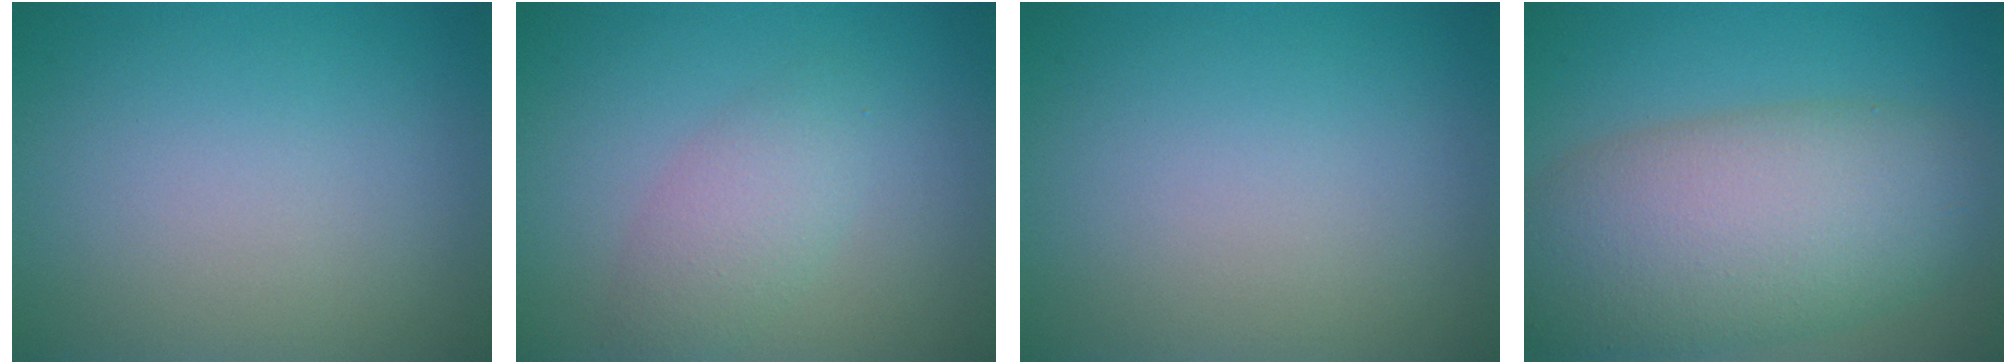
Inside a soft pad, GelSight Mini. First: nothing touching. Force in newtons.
{"total": 2.7, "press": 2.7, "slide": 0.1}
{"total": 0.0}
{"total": 10.4, "press": 10.4, "slide": 0.7}